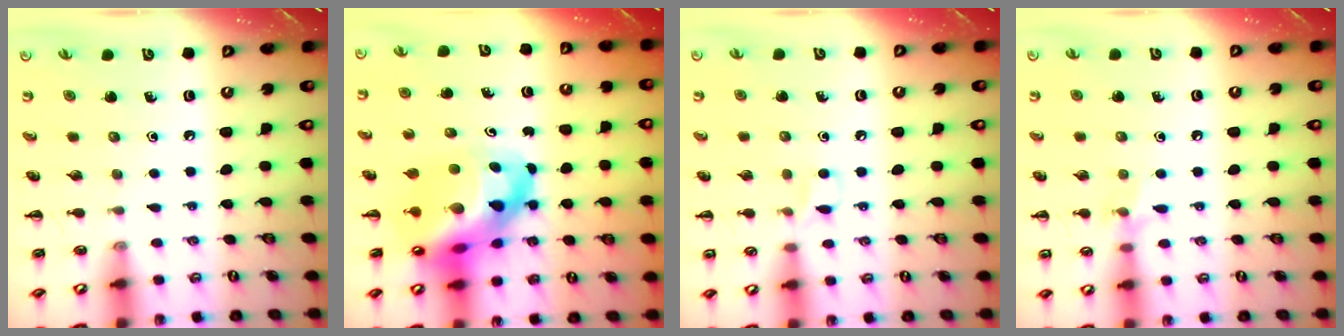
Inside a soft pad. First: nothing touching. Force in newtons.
{"total": 13.8, "press": 13.3, "slide": 3.7}
{"total": 4.1, "press": 4.0, "slide": 1.0}
{"total": 6.1, "press": 5.8, "slide": 2.0}